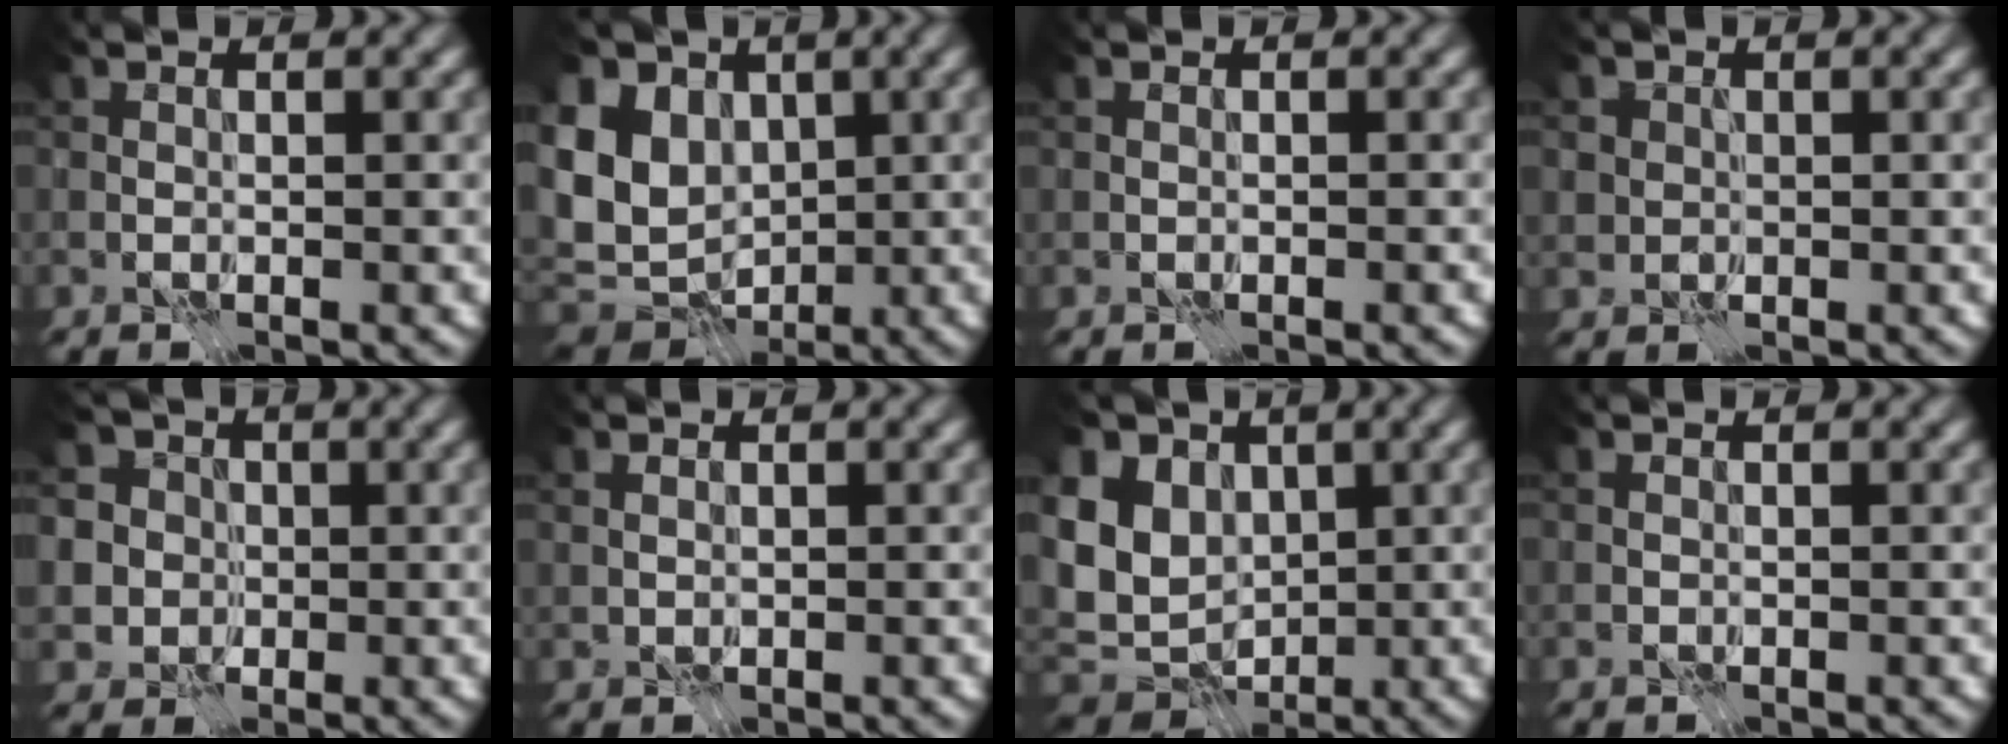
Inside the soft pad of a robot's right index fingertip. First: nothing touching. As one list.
[{"total": 11.2, "force": [0.5, 9.2, 6.3], "torque": [-0.142, 0.011, 0.008]}, {"total": 0.0}, {"total": 0.9, "force": [0.1, 0.9, 0.0], "torque": [0.002, -0.005, 0.005]}, {"total": 6.5, "force": [1.3, 6.0, 2.1], "torque": [-0.040, 0.027, 0.005]}, {"total": 0.6, "force": [0.4, 0.4, 0.3], "torque": [-0.008, 0.000, 0.008]}, {"total": 9.7, "force": [0.8, 7.9, 5.5], "torque": [-0.119, 0.009, 0.017]}, {"total": 0.0}]